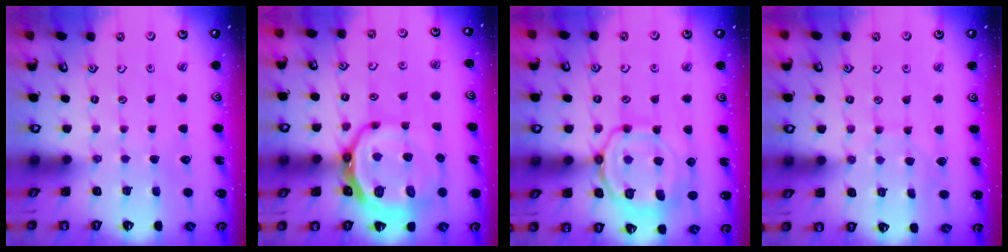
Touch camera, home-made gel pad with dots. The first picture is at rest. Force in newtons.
{"total": 16.4, "press": 15.9, "slide": 3.8}
{"total": 15.4, "press": 15.4, "slide": 1.4}
{"total": 6.1, "press": 6.1, "slide": 0.4}